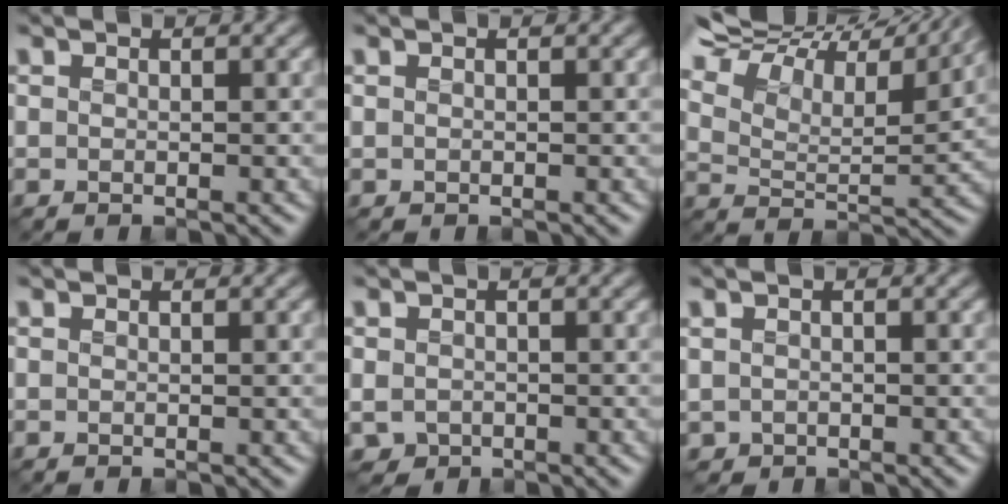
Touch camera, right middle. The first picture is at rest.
{"total": 0.0}
{"total": 14.9, "force": [12.9, 3.9, 6.4], "torque": [-0.165, 0.036, 0.182]}
{"total": 0.0}
{"total": 1.8, "force": [-0.6, 1.5, 0.7], "torque": [-0.015, -0.009, -0.014]}
{"total": 0.9, "force": [-0.3, 0.8, 0.2], "torque": [-0.007, -0.007, -0.006]}